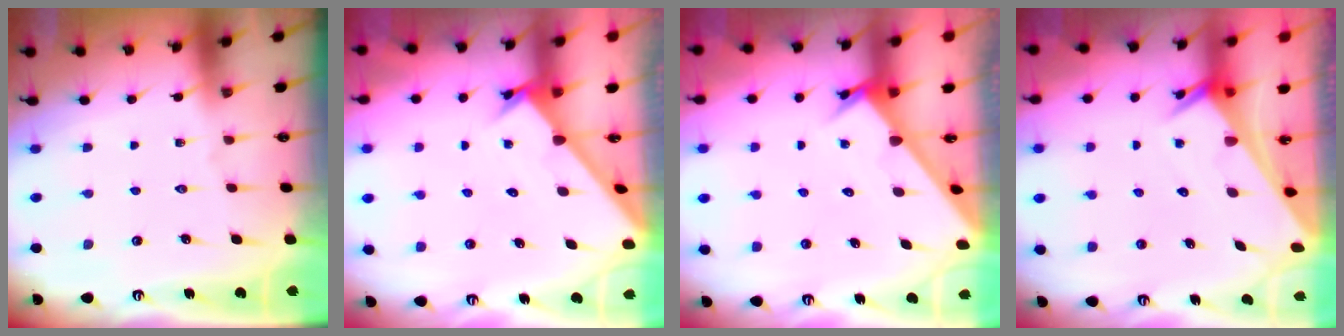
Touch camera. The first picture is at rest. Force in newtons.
{"total": 1.7, "press": 1.7, "slide": 0.1}
{"total": 2.9, "press": 2.9, "slide": 0.1}
{"total": 2.6, "press": 2.6, "slide": 0.1}